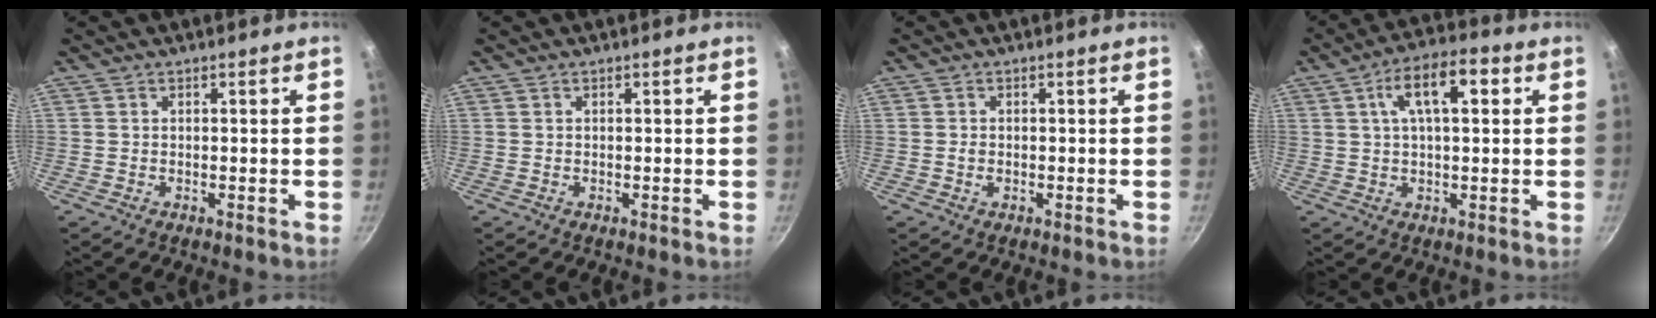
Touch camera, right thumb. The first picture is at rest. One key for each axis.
{"total": 0.0}
{"total": 1.1, "fx": -0.1, "fy": 0.9, "fz": 0.7, "tx": -0.012, "ty": 0.000, "tz": -0.003}
{"total": 10.3, "fx": 3.0, "fy": 4.5, "fz": 8.8, "tx": -0.138, "ty": 0.019, "tz": 0.044}